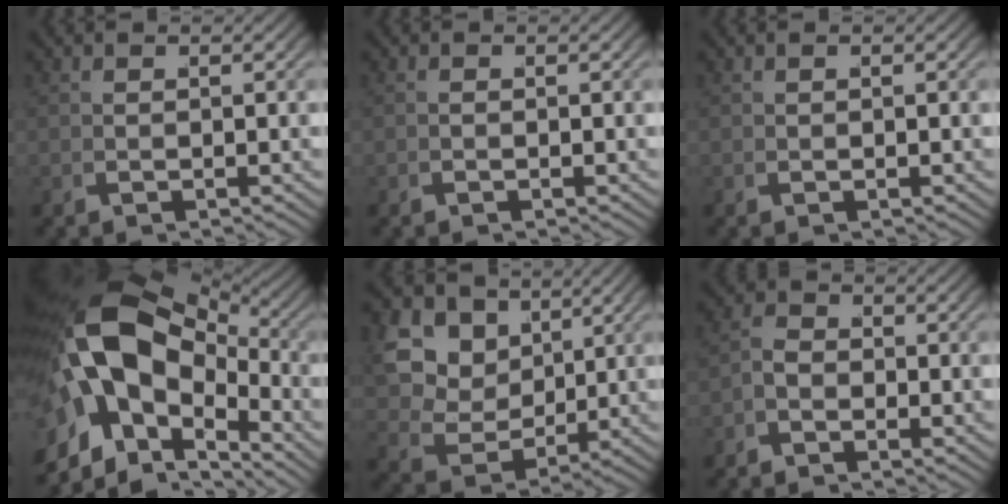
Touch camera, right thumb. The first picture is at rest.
{"total": 0.0}
{"total": 0.0}
{"total": 17.4, "force": [-0.5, 11.7, 12.9], "torque": [-0.278, -0.060, 0.023]}
{"total": 11.1, "force": [2.1, 8.8, 6.5], "torque": [-0.149, -0.029, 0.041]}
{"total": 1.9, "force": [-1.0, 1.2, 0.9], "torque": [-0.011, -0.005, -0.022]}